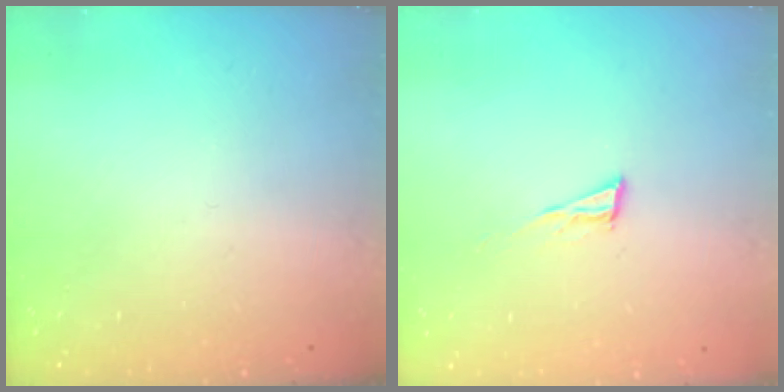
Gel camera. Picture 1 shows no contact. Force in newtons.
{"total": 5.7, "press": 5.5, "slide": 1.4}